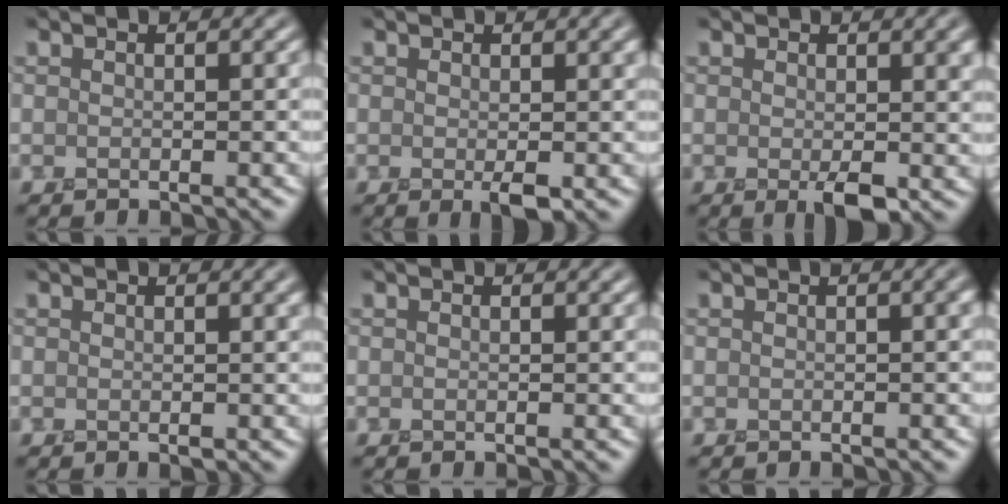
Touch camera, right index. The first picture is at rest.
{"total": 1.7, "force": [-0.1, 0.4, 1.6], "torque": [-0.032, -0.002, -0.002]}
{"total": 3.3, "force": [-0.2, 1.1, 3.0], "torque": [-0.048, -0.004, -0.003]}
{"total": 0.8, "force": [0.2, 0.1, 0.8], "torque": [-0.015, 0.004, 0.002]}
{"total": 0.0}
{"total": 1.7, "force": [0.2, 0.6, 1.6], "torque": [-0.012, 0.008, 0.001]}